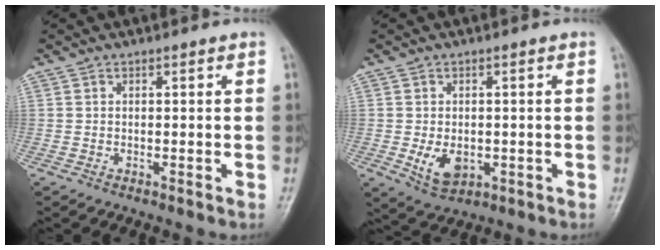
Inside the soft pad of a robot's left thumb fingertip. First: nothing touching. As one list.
[{"total": 5.4, "force": [-1.2, 3.8, 3.7], "torque": [-0.052, -0.009, -0.007]}]